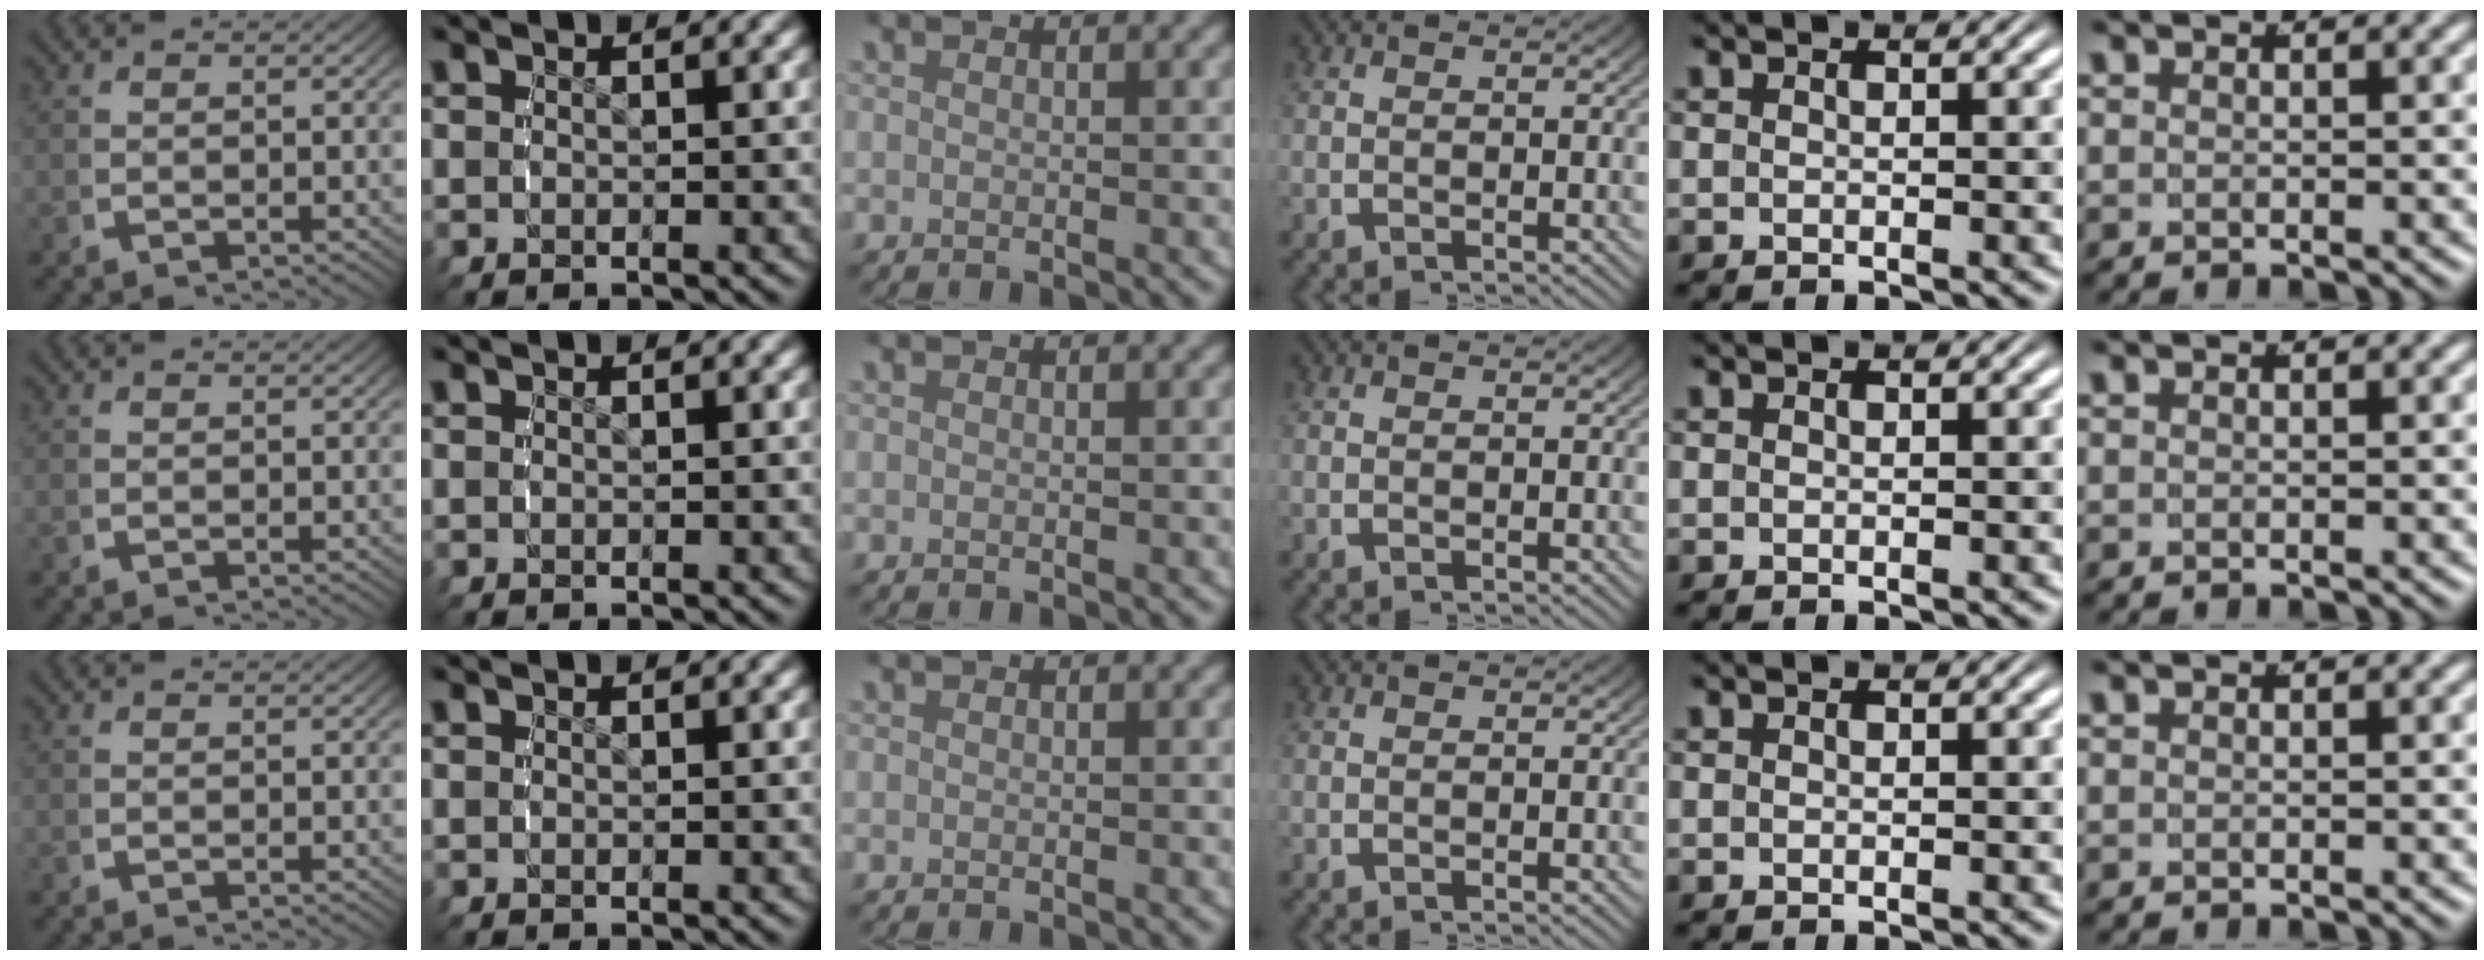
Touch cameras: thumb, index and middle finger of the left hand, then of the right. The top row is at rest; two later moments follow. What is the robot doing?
{"motion": "reach", "object": "pencil case"}